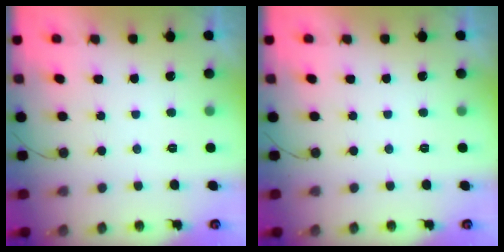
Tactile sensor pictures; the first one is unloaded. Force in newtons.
{"total": 0.0}